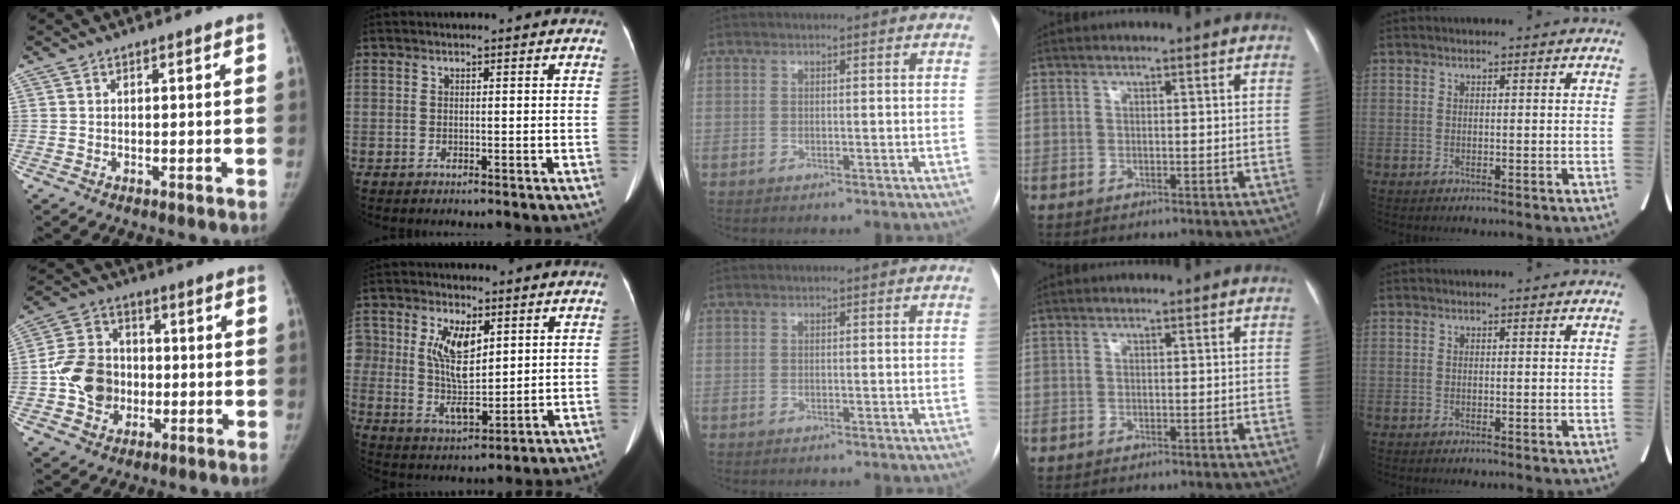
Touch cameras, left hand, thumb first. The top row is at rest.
{"thumb": {"total": 11.7, "force": [-1.6, 9.9, 6.1], "torque": [-0.084, 0.018, -0.034]}, "index": {"total": 9.7, "force": [2.2, 5.1, 7.9], "torque": [-0.156, 0.006, 0.048]}}